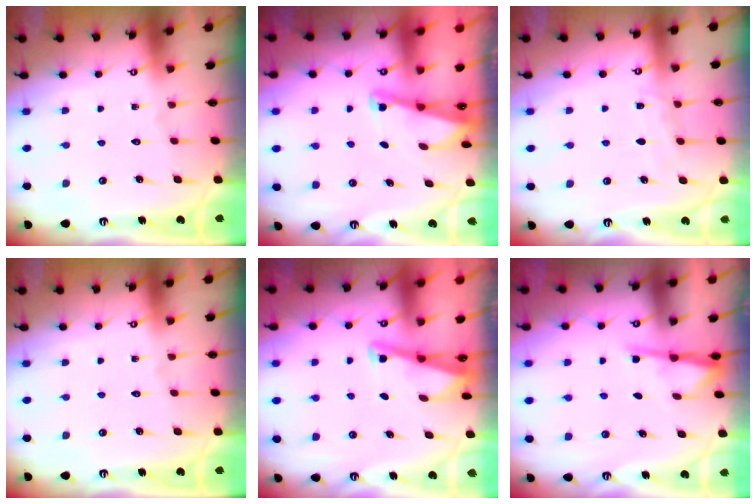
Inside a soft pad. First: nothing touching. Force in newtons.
{"total": 2.1, "press": 2.0, "slide": 0.3}
{"total": 4.8, "press": 4.8, "slide": 0.5}
{"total": 0.0}
{"total": 2.9, "press": 2.9, "slide": 0.3}
{"total": 2.8, "press": 2.7, "slide": 0.5}